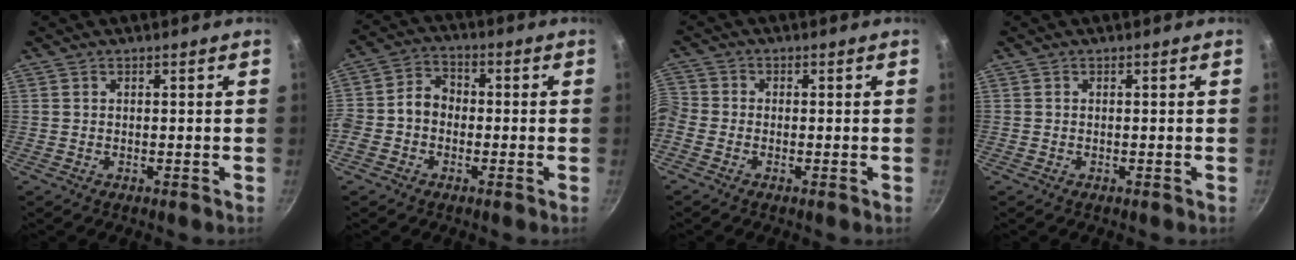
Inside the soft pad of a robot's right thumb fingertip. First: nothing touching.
{"total": 6.9, "force": [-1.3, 5.7, 3.7], "torque": [-0.045, 0.026, -0.041]}
{"total": 4.2, "force": [-1.9, 3.3, 1.9], "torque": [-0.054, 0.012, -0.058]}
{"total": 0.0}